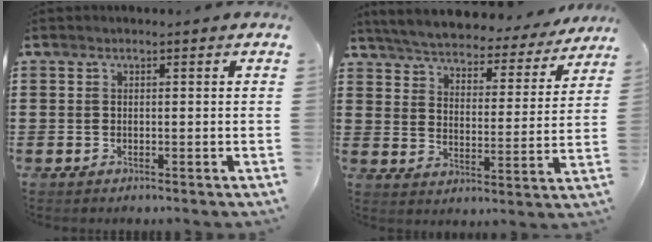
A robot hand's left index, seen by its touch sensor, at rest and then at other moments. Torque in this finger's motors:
{"motor_torque": [2.14, 0.00, 0.66, 0.05]}